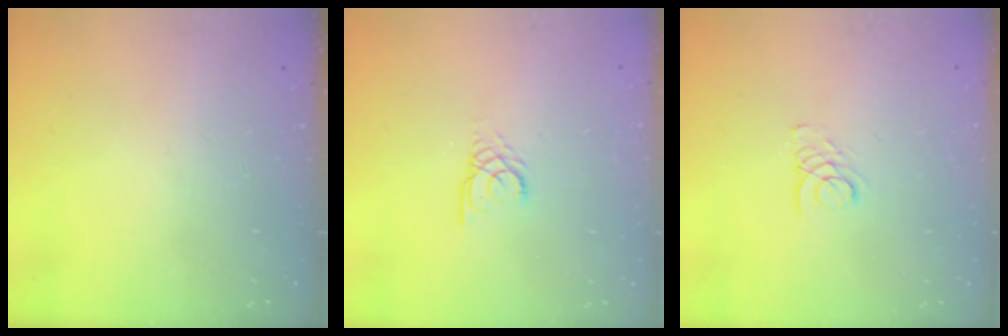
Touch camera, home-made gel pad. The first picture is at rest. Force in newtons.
{"total": 2.9, "press": 2.9, "slide": 0.3}
{"total": 1.9, "press": 1.9, "slide": 0.2}